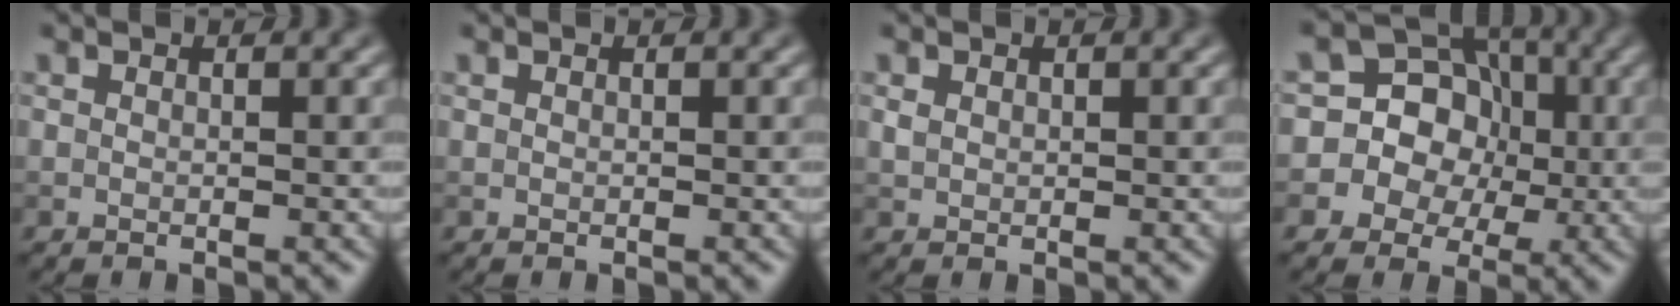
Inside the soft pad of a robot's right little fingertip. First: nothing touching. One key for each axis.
{"total": 0.0}
{"total": 0.8, "fx": 0.3, "fy": 0.6, "fz": 0.4, "tx": -0.010, "ty": -0.001, "tz": 0.007}
{"total": 11.6, "fx": -0.3, "fy": 10.9, "fz": 3.9, "tx": -0.082, "ty": 0.045, "tz": -0.033}